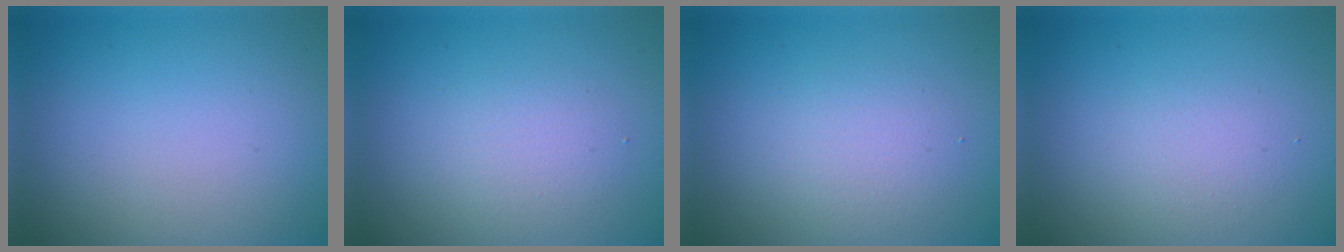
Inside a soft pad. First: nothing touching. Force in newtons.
{"total": 2.1, "press": 2.0, "slide": 0.1}
{"total": 2.4, "press": 2.4, "slide": 0.2}
{"total": 1.7, "press": 1.7, "slide": 0.0}